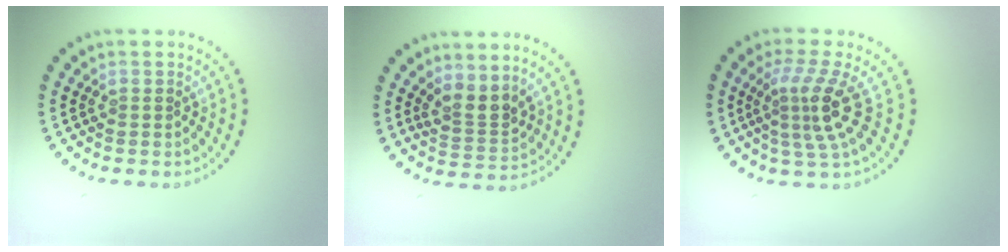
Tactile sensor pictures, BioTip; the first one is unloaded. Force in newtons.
{"total": 2.6, "press": 1.9, "slide": 1.8}
{"total": 3.8, "press": 2.6, "slide": 2.8}